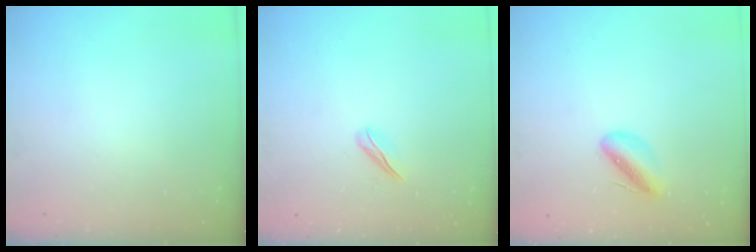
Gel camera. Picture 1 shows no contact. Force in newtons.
{"total": 3.8, "press": 3.7, "slide": 1.0}
{"total": 4.9, "press": 4.8, "slide": 1.0}